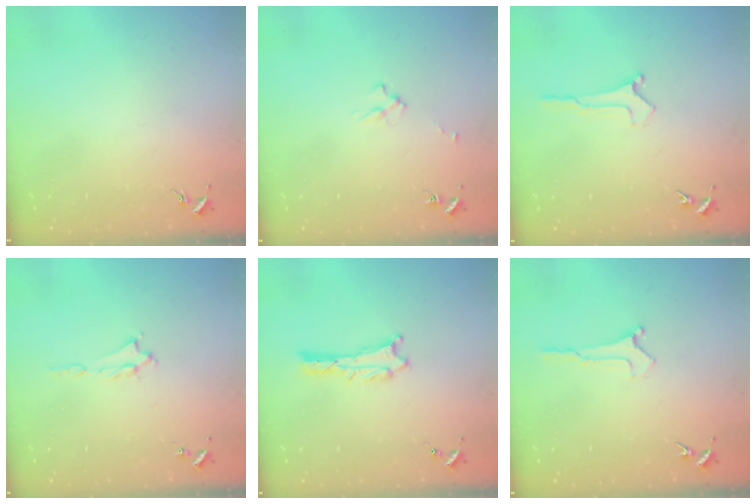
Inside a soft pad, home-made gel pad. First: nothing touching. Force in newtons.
{"total": 2.9, "press": 2.9, "slide": 0.4}
{"total": 0.0}
{"total": 1.0, "press": 0.9, "slide": 0.2}
{"total": 0.8, "press": 0.8, "slide": 0.1}
{"total": 0.0}